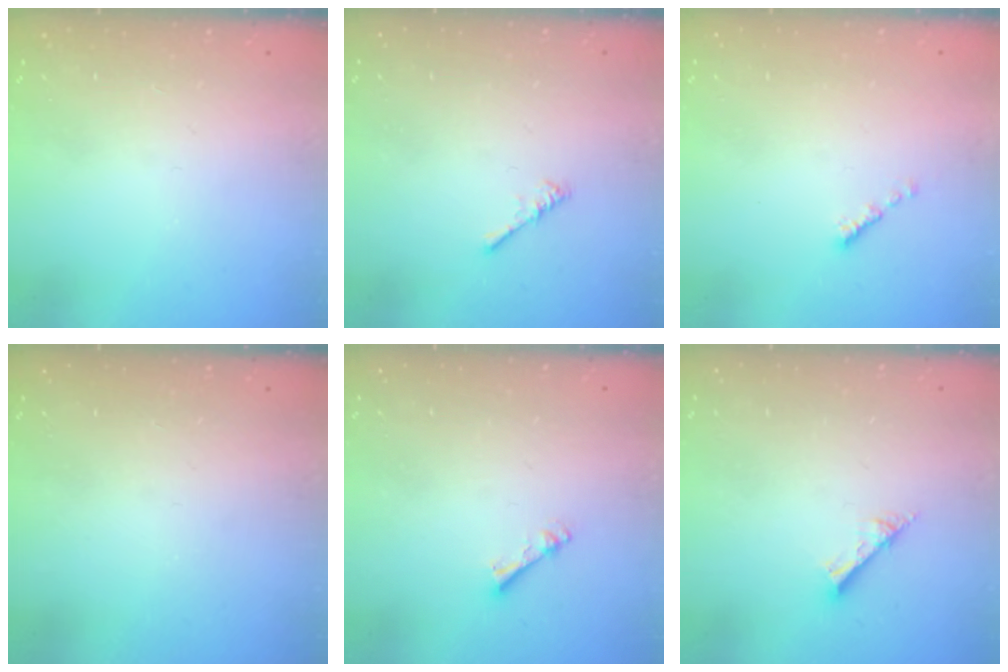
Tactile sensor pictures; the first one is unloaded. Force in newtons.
{"total": 0.0}
{"total": 0.0}
{"total": 0.0}
{"total": 2.7, "press": 2.7, "slide": 0.4}
{"total": 7.9, "press": 7.8, "slide": 0.8}